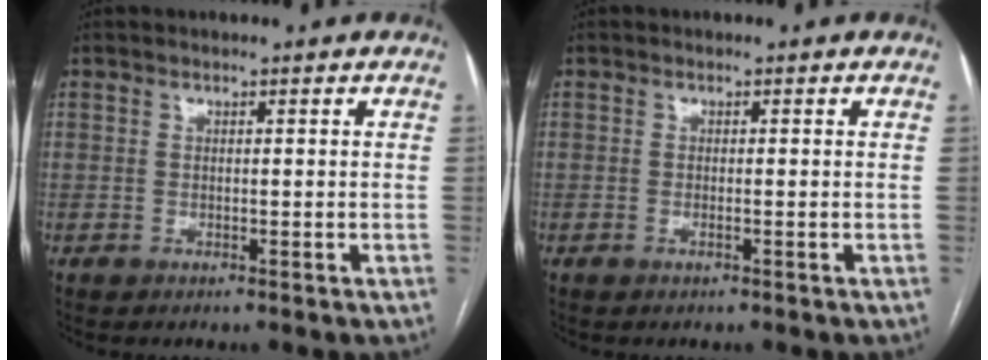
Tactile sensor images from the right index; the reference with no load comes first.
{"total": 0.6, "force": [-0.2, 0.1, 0.6], "torque": [-0.013, -0.001, -0.002]}